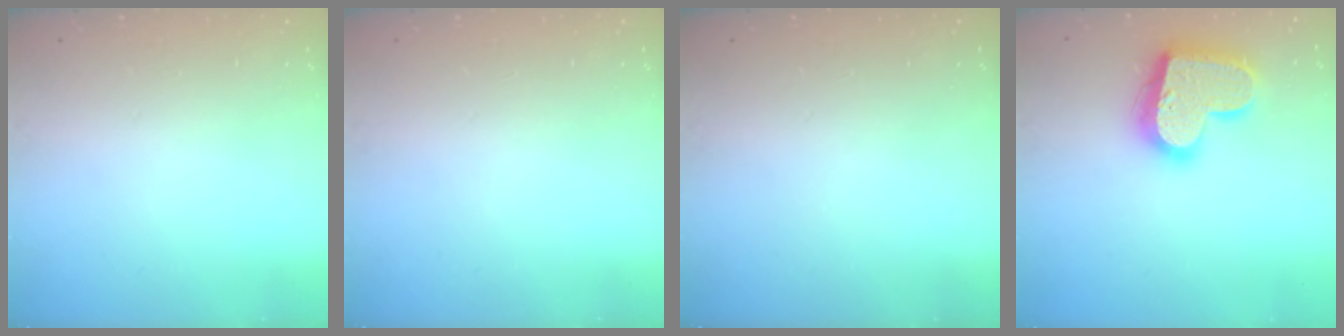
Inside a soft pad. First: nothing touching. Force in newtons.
{"total": 0.0}
{"total": 0.0}
{"total": 20.0, "press": 20.0, "slide": 1.2}